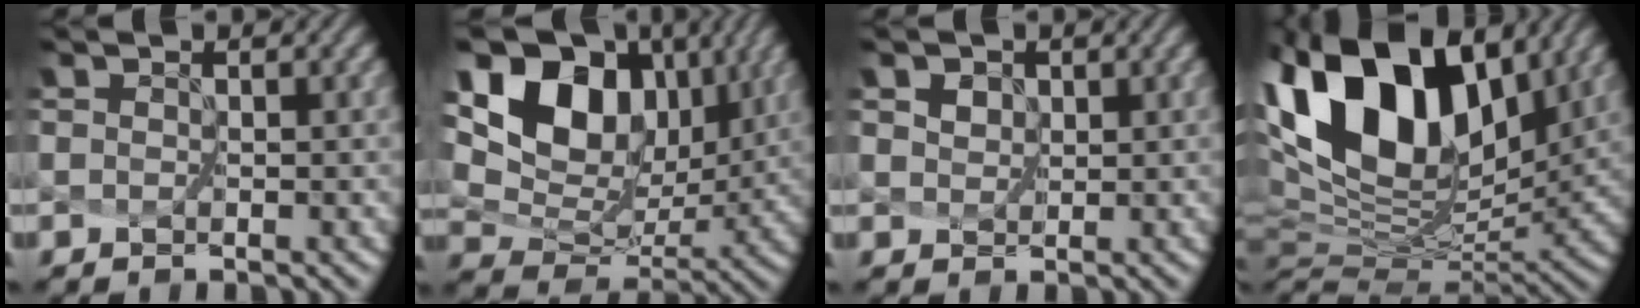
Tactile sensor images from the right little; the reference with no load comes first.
{"total": 12.1, "force": [5.9, 7.8, 7.1], "torque": [-0.145, 0.021, 0.119]}
{"total": 3.5, "force": [2.4, 2.0, 1.6], "torque": [-0.047, 0.005, 0.040]}
{"total": 15.7, "force": [7.7, 8.5, 10.6], "torque": [-0.228, 0.037, 0.146]}